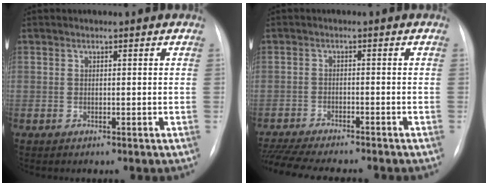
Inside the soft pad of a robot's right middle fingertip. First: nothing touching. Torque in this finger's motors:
{"motor_torque": [0.65, -0.71, 0.12, 0.04]}